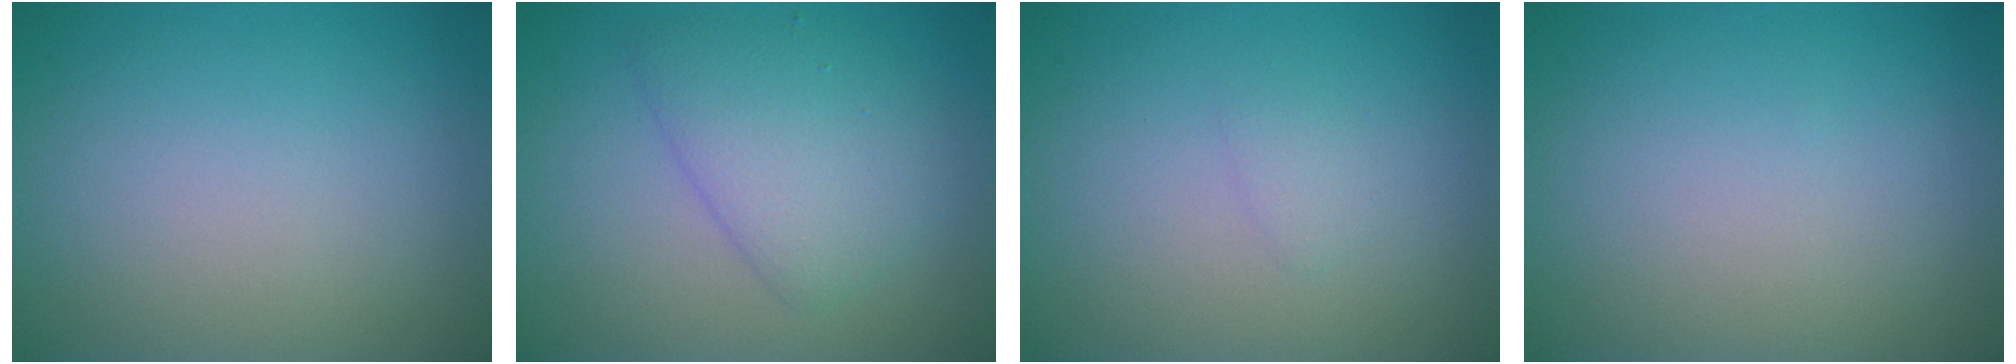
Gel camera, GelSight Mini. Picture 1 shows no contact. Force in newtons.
{"total": 4.1, "press": 4.1, "slide": 0.1}
{"total": 0.8, "press": 0.8, "slide": 0.1}
{"total": 0.0}